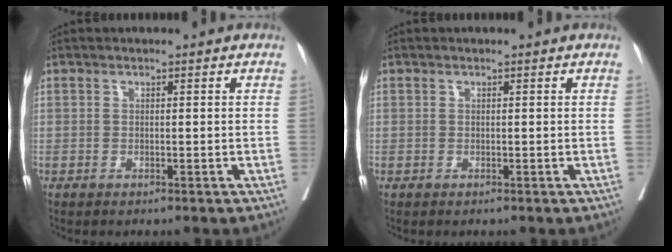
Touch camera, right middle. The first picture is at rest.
{"total": 0.0}